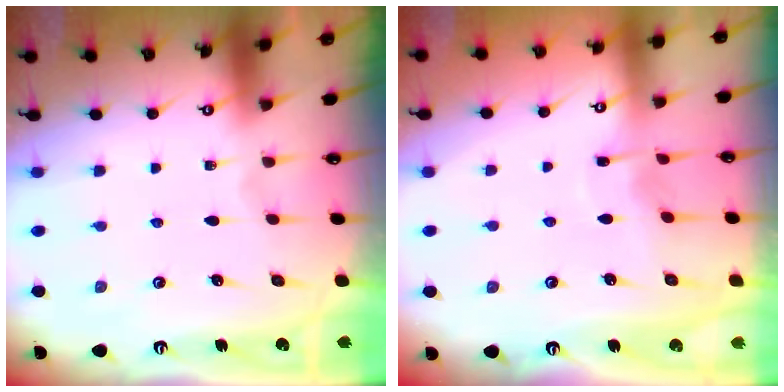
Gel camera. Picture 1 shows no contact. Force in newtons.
{"total": 2.9, "press": 2.9, "slide": 0.4}